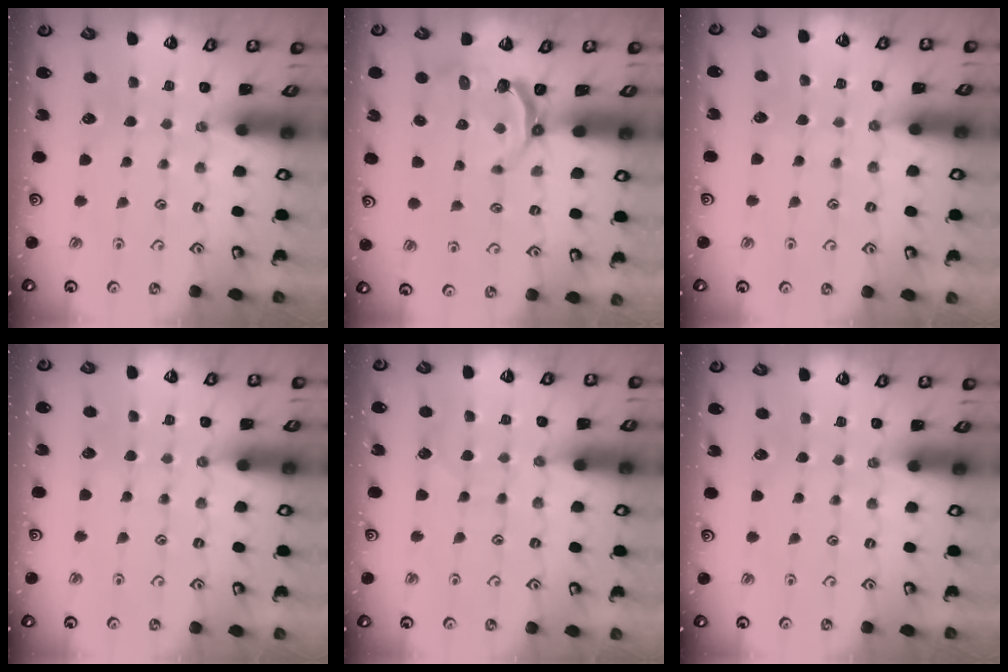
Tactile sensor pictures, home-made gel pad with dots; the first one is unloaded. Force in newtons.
{"total": 5.0, "press": 4.0, "slide": 3.0}
{"total": 5.9, "press": 5.9, "slide": 0.5}
{"total": 2.8, "press": 2.8, "slide": 0.5}
{"total": 6.6, "press": 6.6, "slide": 0.6}
{"total": 0.0}